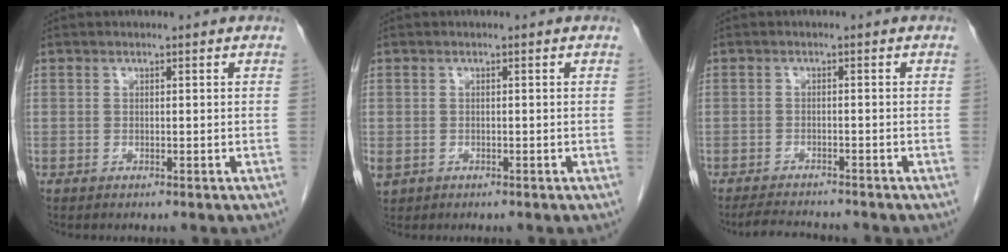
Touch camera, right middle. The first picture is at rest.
{"total": 2.2, "force": [-0.9, 1.8, 0.8], "torque": [-0.021, -0.001, -0.006]}
{"total": 4.8, "force": [-4.7, 0.4, 1.3], "torque": [-0.023, -0.015, -0.075]}